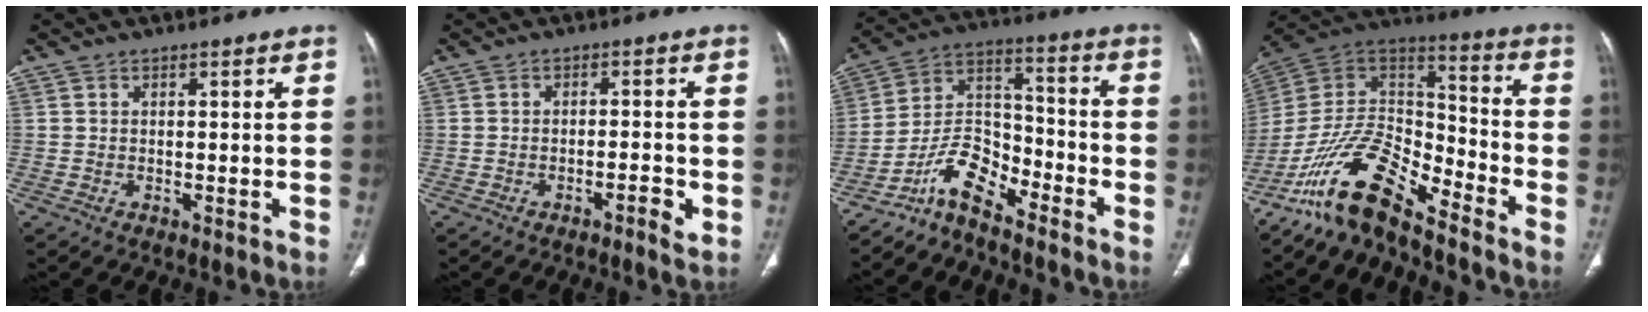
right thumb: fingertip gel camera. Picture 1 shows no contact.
{"total": 3.3, "force": [-1.5, 0.9, 2.9], "torque": [-0.049, 0.009, -0.023]}
{"total": 9.4, "force": [-7.6, 3.7, 4.3], "torque": [-0.074, 0.084, -0.152]}
{"total": 15.9, "force": [-12.5, 5.2, 8.3], "torque": [-0.142, 0.099, -0.241]}